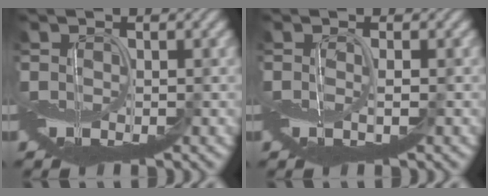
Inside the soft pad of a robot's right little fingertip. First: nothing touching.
{"total": 1.0, "force": [-0.2, -0.3, 0.9], "torque": [-0.018, -0.003, -0.003]}